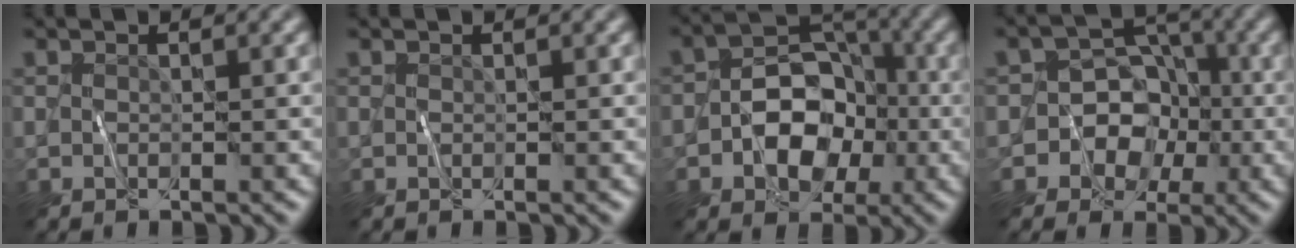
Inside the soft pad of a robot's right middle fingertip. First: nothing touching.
{"total": 0.0}
{"total": 5.7, "force": [-1.4, 4.2, 3.6], "torque": [-0.044, 0.005, -0.024]}
{"total": 6.5, "force": [-2.2, 6.0, 1.5], "torque": [0.006, 0.019, -0.059]}